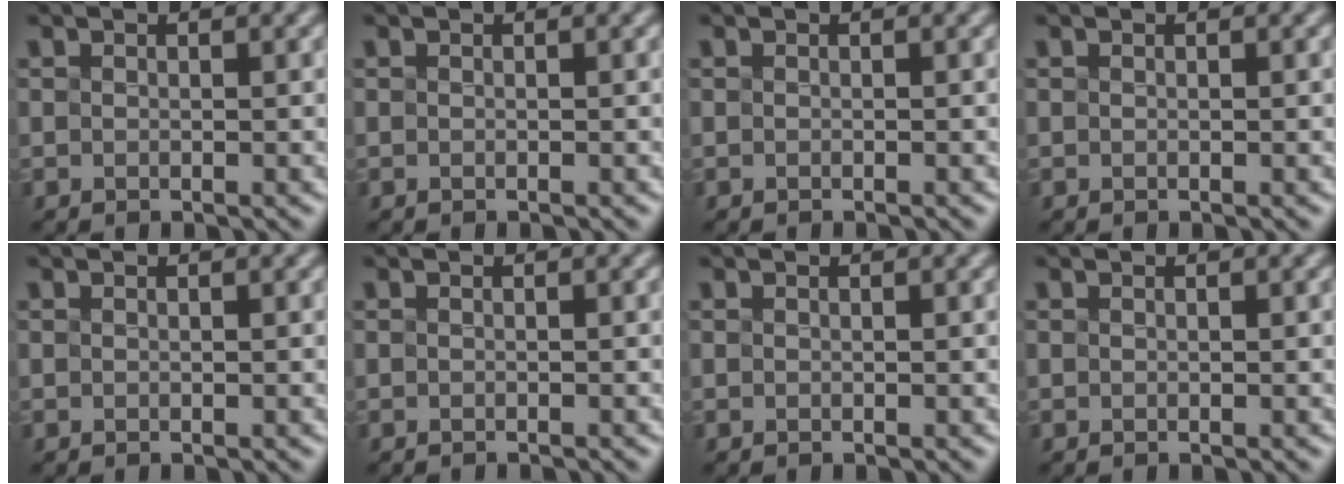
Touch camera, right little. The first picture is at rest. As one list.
[{"total": 0.0}, {"total": 0.5, "force": [-0.5, 0.0, 0.2], "torque": [0.003, -0.009, -0.010]}, {"total": 0.0}, {"total": 0.0}, {"total": 0.9, "force": [-0.8, 0.0, 0.3], "torque": [0.006, -0.011, -0.014]}, {"total": 0.0}, {"total": 0.0}]